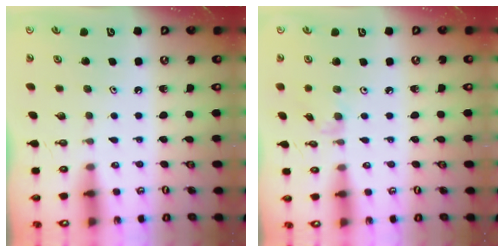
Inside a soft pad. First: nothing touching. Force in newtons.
{"total": 1.6, "press": 1.5, "slide": 0.4}